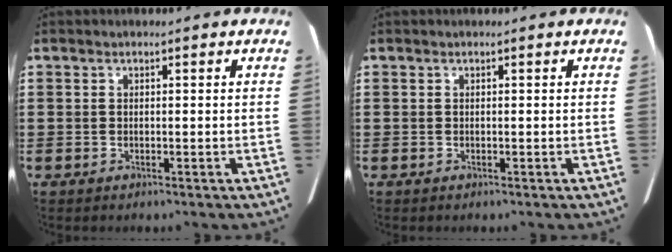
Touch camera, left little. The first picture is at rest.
{"total": 0.0}